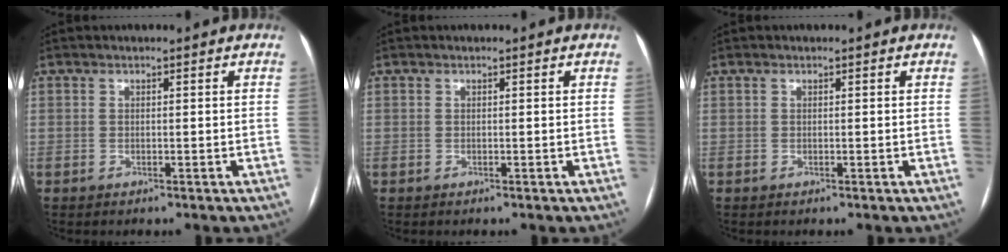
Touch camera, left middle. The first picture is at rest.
{"total": 0.0}
{"total": 0.0}